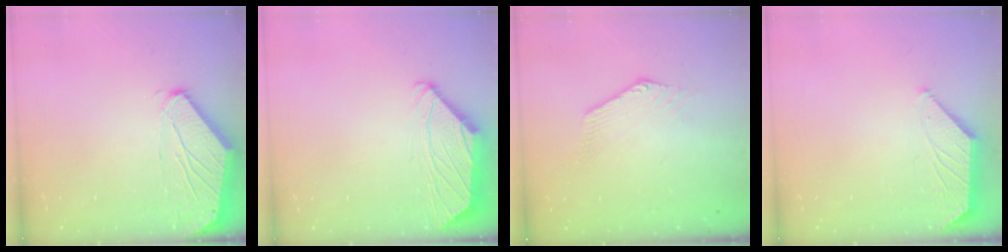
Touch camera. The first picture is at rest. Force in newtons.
{"total": 2.1, "press": 2.0, "slide": 0.8}
{"total": 0.6, "press": 0.3, "slide": 0.5}
{"total": 1.5, "press": 1.4, "slide": 0.4}